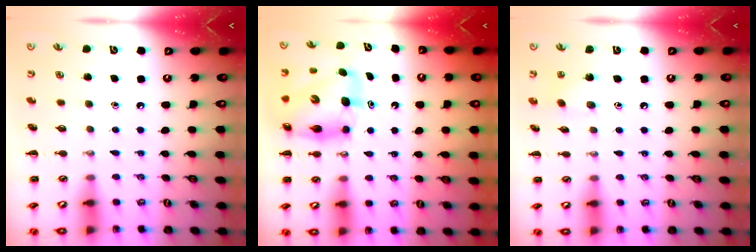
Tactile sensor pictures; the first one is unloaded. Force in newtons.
{"total": 8.2, "press": 7.9, "slide": 2.4}
{"total": 4.5, "press": 4.5, "slide": 0.5}